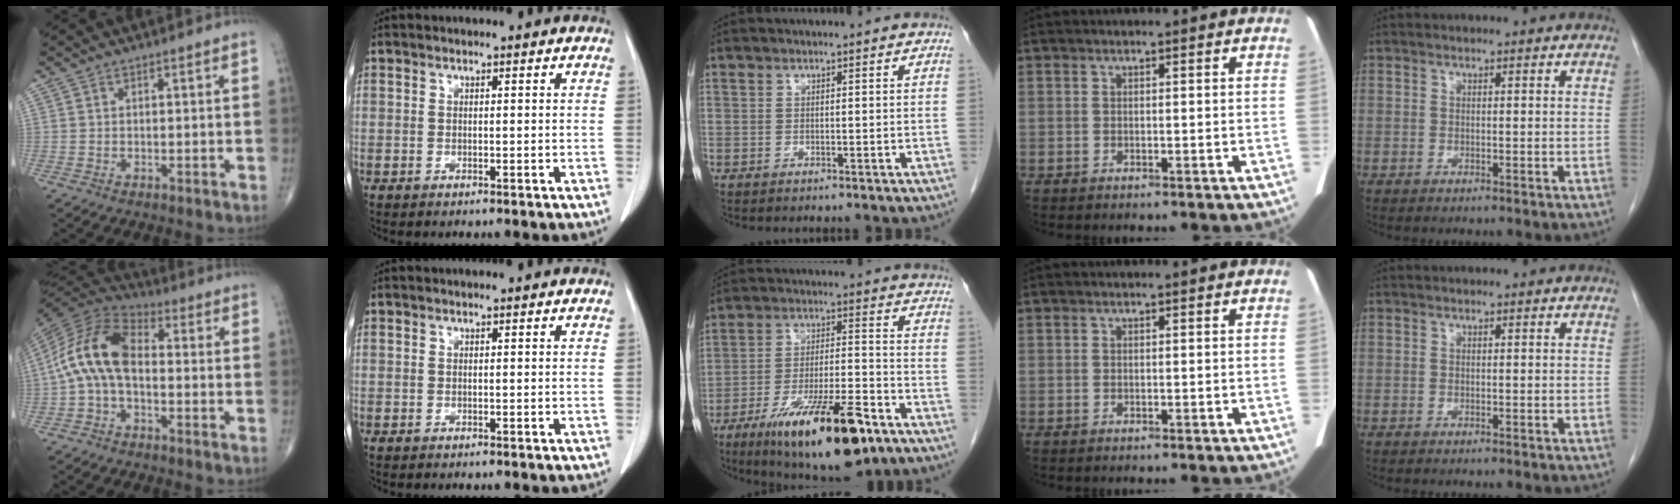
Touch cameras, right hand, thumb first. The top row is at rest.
{"thumb": {"total": 12.8, "force": [-0.7, 7.3, 10.5], "torque": [-0.204, 0.036, -0.028]}, "middle": {"total": 18.2, "force": [-11.0, 3.7, 14.0], "torque": [-0.212, -0.021, -0.179]}}